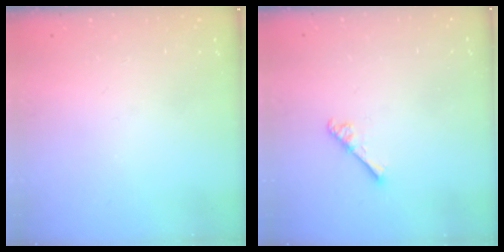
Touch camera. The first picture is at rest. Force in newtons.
{"total": 4.0, "press": 4.0, "slide": 0.5}